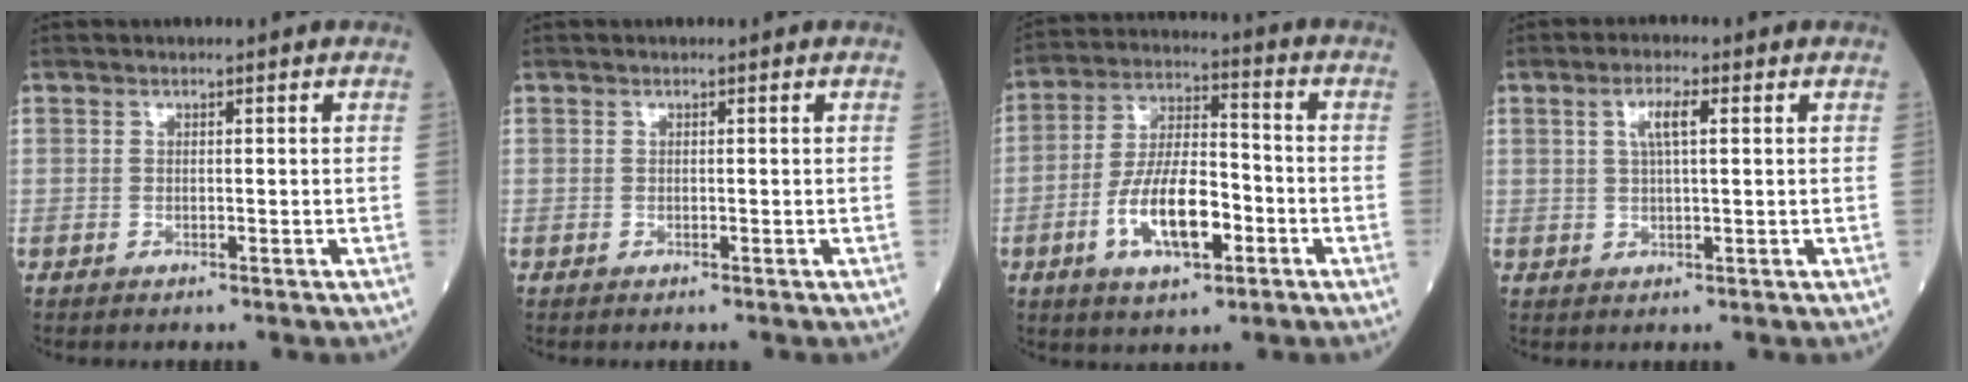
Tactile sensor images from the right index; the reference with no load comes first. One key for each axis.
{"total": 0.0}
{"total": 11.8, "fx": -4.1, "fy": 4.3, "fz": 10.2, "tx": -0.198, "ty": 0.007, "tz": -0.074}
{"total": 3.6, "fx": 1.2, "fy": 0.7, "fz": 3.4, "tx": -0.066, "ty": 0.006, "tz": 0.024}